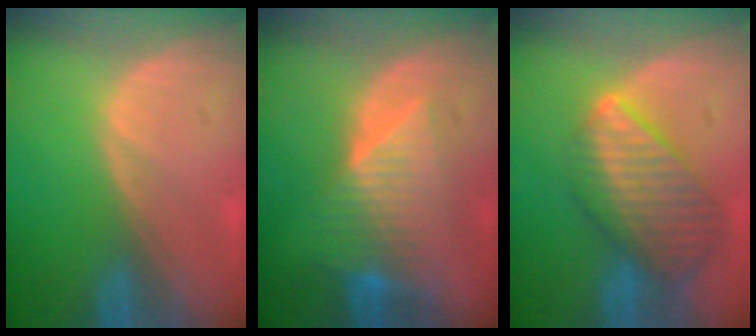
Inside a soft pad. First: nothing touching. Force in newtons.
{"total": 7.8, "press": 7.4, "slide": 2.6}
{"total": 9.5, "press": 8.3, "slide": 4.6}